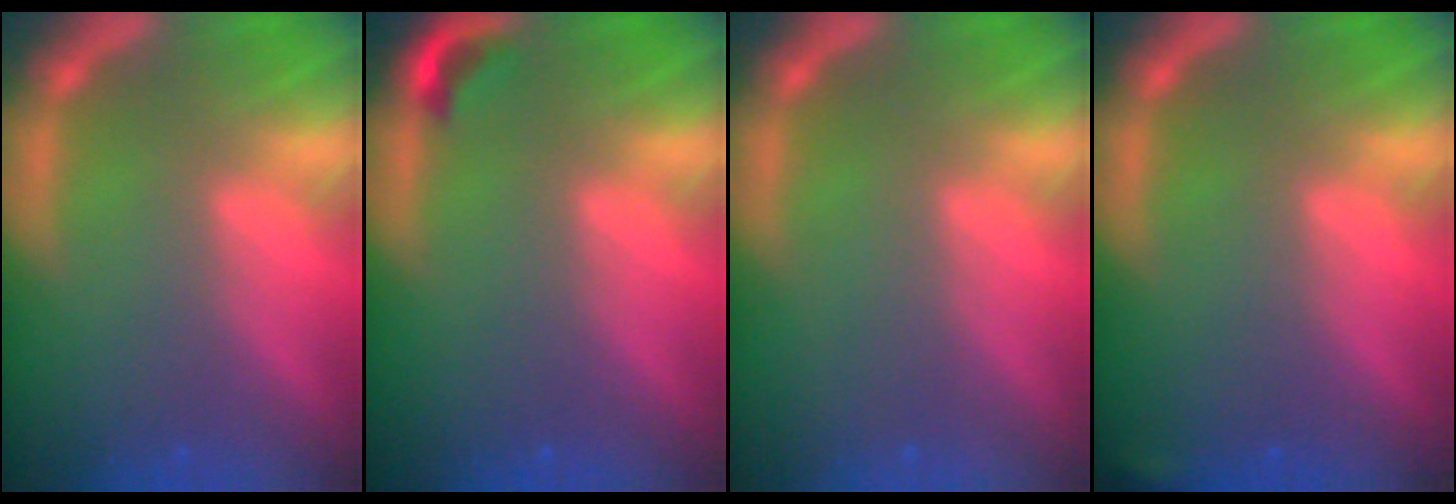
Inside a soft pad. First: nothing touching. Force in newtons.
{"total": 1.4}
{"total": 0.0}
{"total": 0.9}